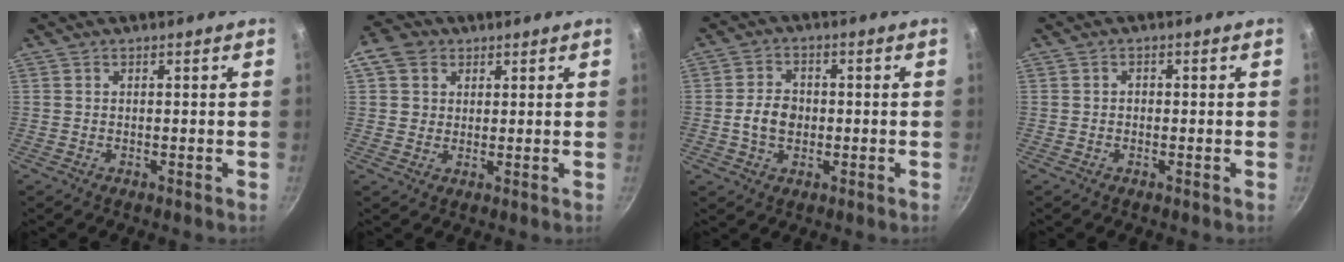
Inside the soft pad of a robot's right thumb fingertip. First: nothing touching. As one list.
[{"total": 6.1, "force": [2.4, 5.1, 2.4], "torque": [-0.013, 0.002, 0.035]}, {"total": 6.0, "force": [-0.7, 4.6, 3.7], "torque": [-0.050, 0.012, -0.017]}, {"total": 0.8, "force": [-0.2, 0.7, 0.4], "torque": [-0.004, 0.003, -0.004]}]